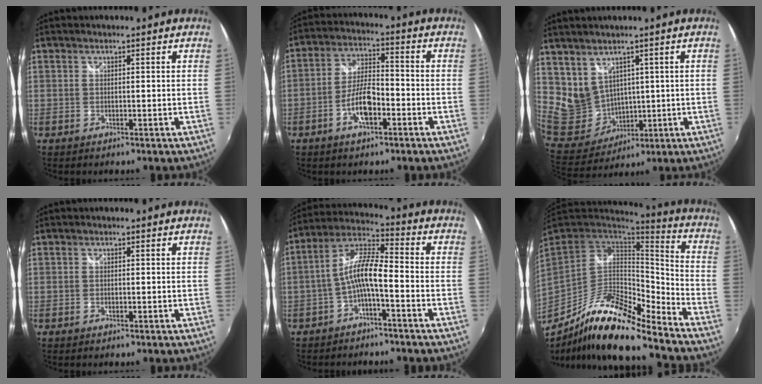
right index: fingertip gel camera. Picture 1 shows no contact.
{"total": 8.1, "force": [-3.7, 2.8, 6.6], "torque": [-0.134, 0.009, -0.063]}
{"total": 10.1, "force": [5.0, 8.0, 3.7], "torque": [-0.085, 0.002, 0.131]}
{"total": 0.6, "force": [-0.2, 0.4, 0.4], "torque": [-0.007, 0.000, -0.004]}
{"total": 8.2, "force": [-3.1, 1.9, 7.4], "torque": [-0.168, 0.018, -0.059]}
{"total": 17.3, "force": [-12.9, 3.1, 11.1], "torque": [-0.205, -0.015, -0.247]}